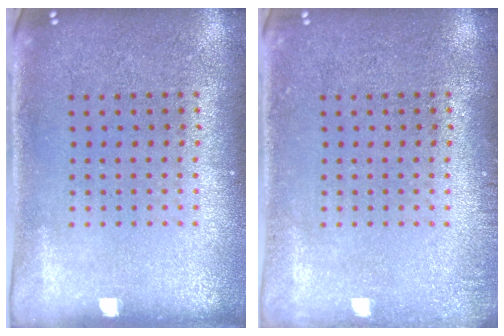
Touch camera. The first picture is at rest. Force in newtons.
{"total": 1.1, "press": 1.0, "slide": 0.2}